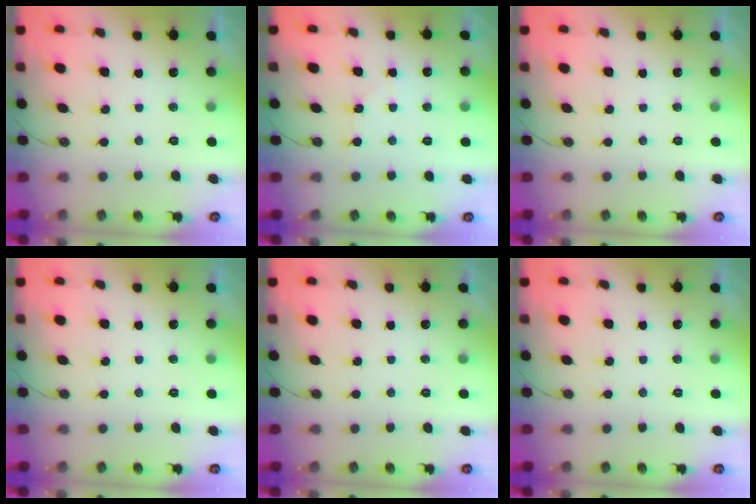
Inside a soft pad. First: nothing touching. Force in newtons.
{"total": 4.7, "press": 4.7, "slide": 0.5}
{"total": 0.0}
{"total": 0.0}
{"total": 0.0}
{"total": 0.0}